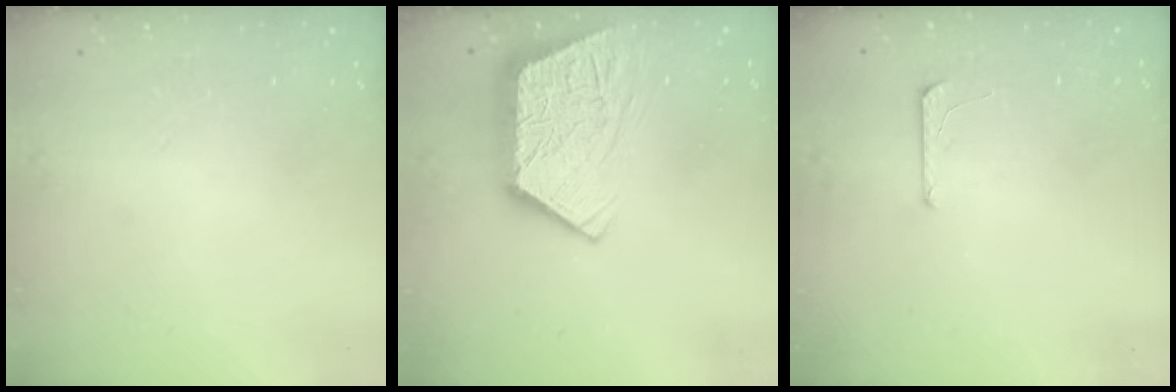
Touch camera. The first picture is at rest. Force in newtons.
{"total": 14.3, "press": 14.2, "slide": 1.2}
{"total": 4.9, "press": 4.9, "slide": 0.4}